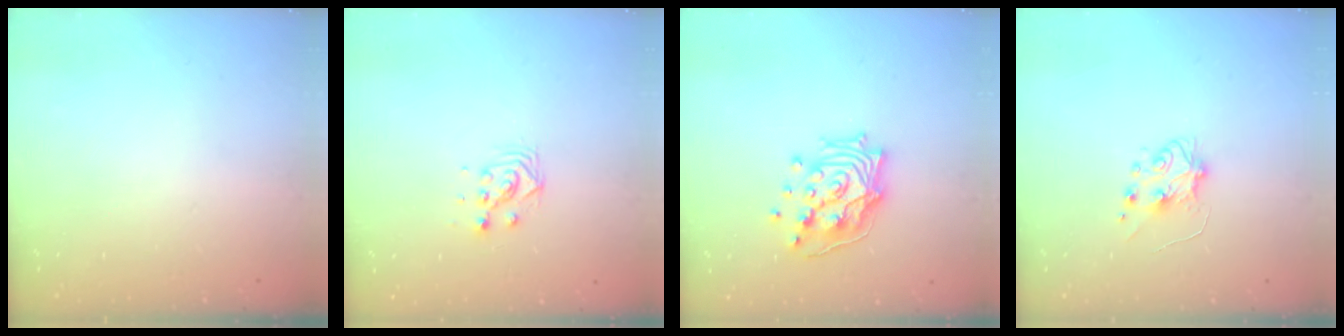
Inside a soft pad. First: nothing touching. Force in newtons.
{"total": 4.6, "press": 4.6, "slide": 0.2}
{"total": 15.3, "press": 15.1, "slide": 2.7}
{"total": 5.9, "press": 5.9, "slide": 0.9}